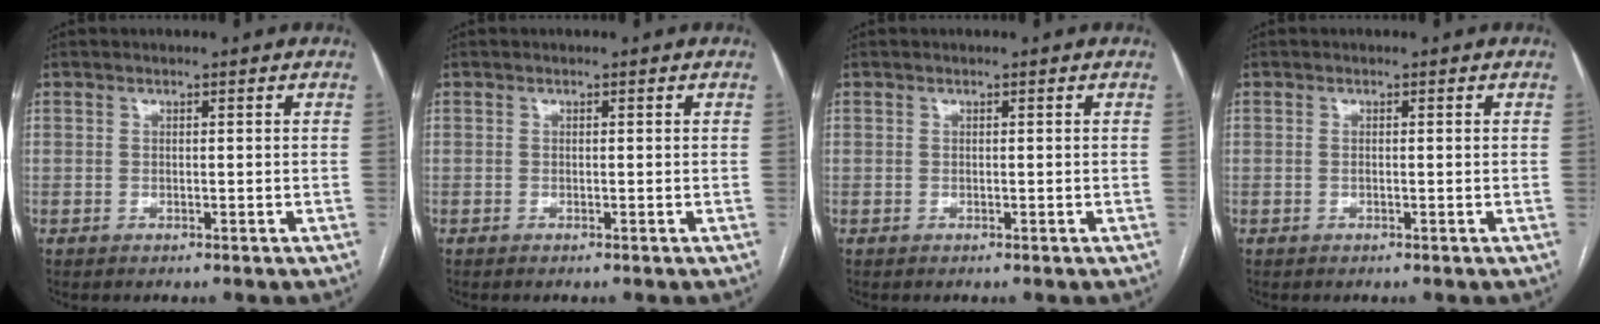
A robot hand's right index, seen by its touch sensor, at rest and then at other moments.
{"total": 0.0}
{"total": 0.0}
{"total": 0.5, "force": [0.1, 0.1, 0.5], "torque": [-0.010, 0.002, 0.004]}